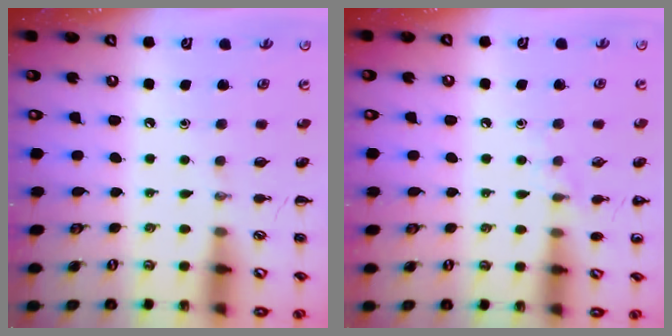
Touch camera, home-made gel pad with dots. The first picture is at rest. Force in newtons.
{"total": 5.4, "press": 5.1, "slide": 1.9}